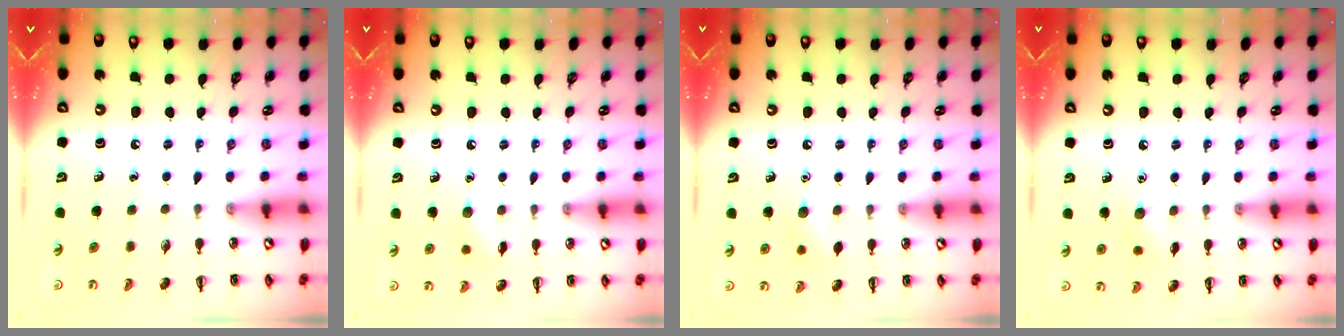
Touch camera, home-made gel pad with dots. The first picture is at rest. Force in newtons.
{"total": 5.8, "press": 5.7, "slide": 1.1}
{"total": 6.5, "press": 6.4, "slide": 1.2}
{"total": 6.1, "press": 5.9, "slide": 1.5}